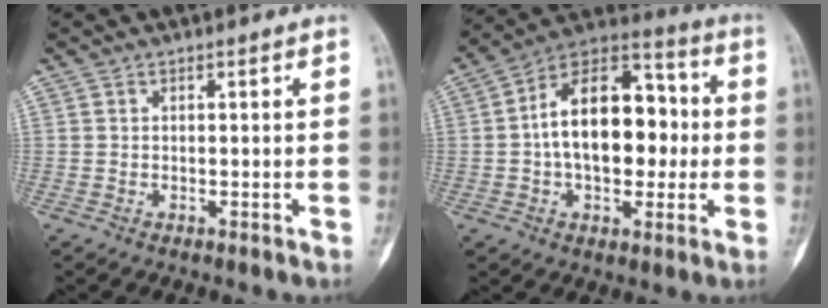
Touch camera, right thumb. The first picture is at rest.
{"total": 19.6, "force": [0.1, 11.9, 15.6], "torque": [-0.213, 0.037, -0.007]}